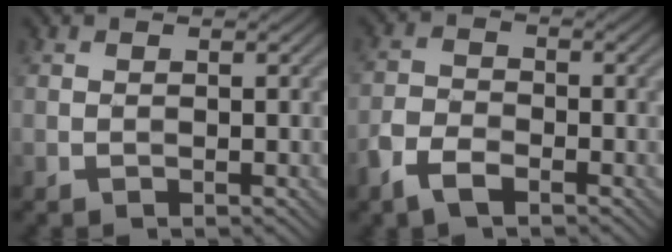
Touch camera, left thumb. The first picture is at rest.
{"total": 4.6, "force": [-3.1, 2.1, 2.7], "torque": [-0.061, -0.006, -0.070]}